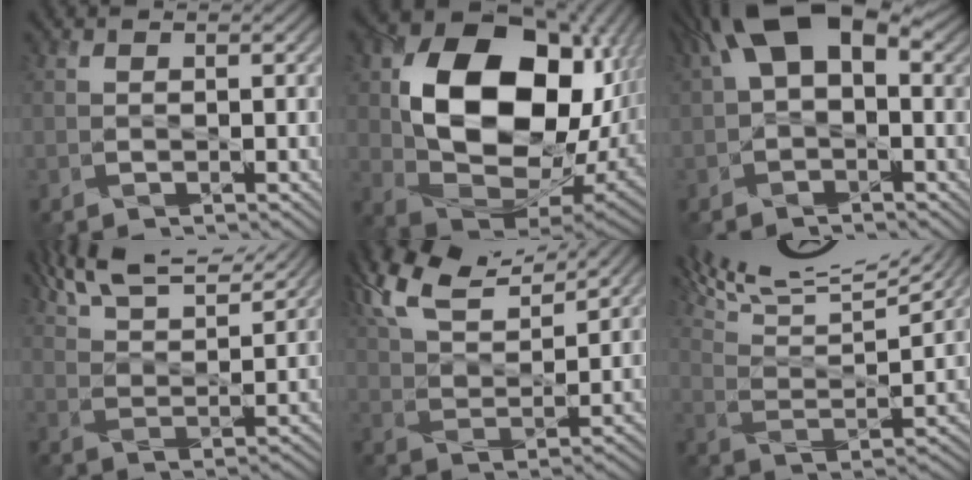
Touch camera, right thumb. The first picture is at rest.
{"total": 18.9, "force": [2.9, 13.1, 13.3], "torque": [-0.234, -0.037, 0.083]}
{"total": 10.0, "force": [3.0, 5.4, 7.9], "torque": [-0.152, 0.022, 0.041]}
{"total": 10.9, "force": [8.8, 2.6, 5.9], "torque": [-0.126, 0.003, 0.152]}
{"total": 11.7, "force": [8.5, 3.7, 7.1], "torque": [-0.179, 0.023, 0.168]}
{"total": 15.7, "force": [12.2, 3.6, 9.3], "torque": [-0.189, 0.003, 0.189]}